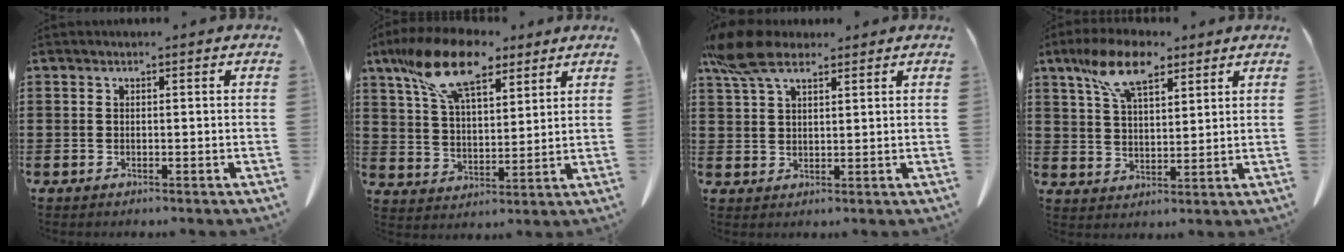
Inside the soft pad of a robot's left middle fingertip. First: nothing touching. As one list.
[{"total": 13.7, "force": [9.2, 5.5, 8.5], "torque": [-0.196, -0.012, 0.169]}, {"total": 7.7, "force": [5.4, 2.9, 4.6], "torque": [-0.112, -0.007, 0.101]}, {"total": 9.4, "force": [6.1, 3.8, 6.0], "torque": [-0.135, 0.002, 0.113]}]